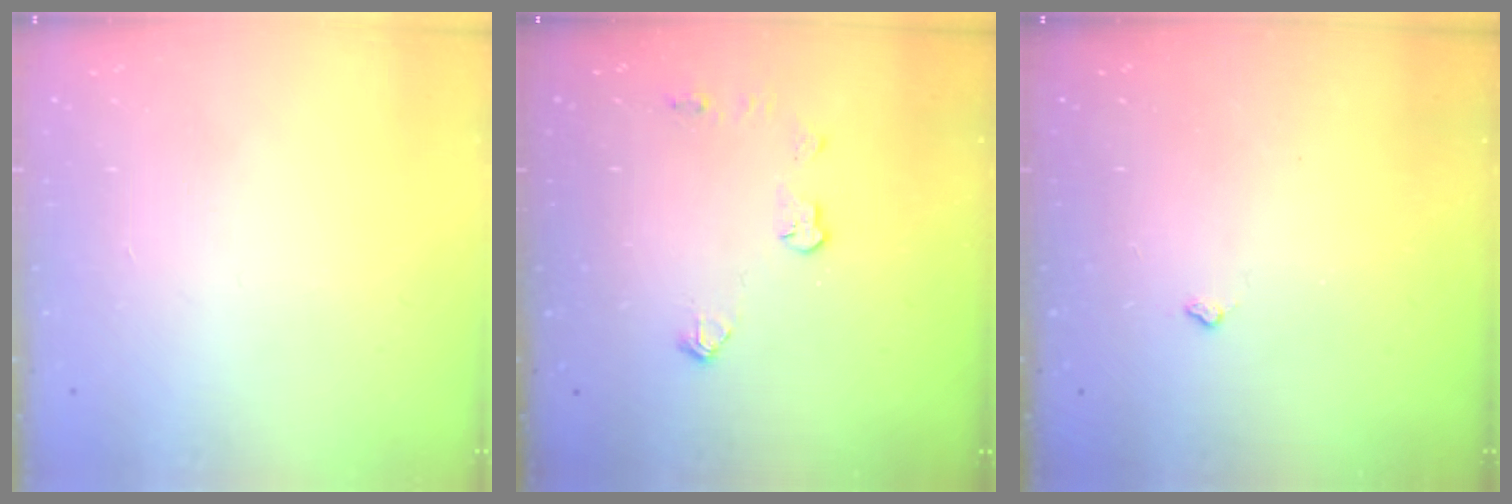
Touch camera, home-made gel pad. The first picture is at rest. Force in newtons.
{"total": 6.2, "press": 6.2, "slide": 0.3}
{"total": 2.8, "press": 2.8, "slide": 0.4}